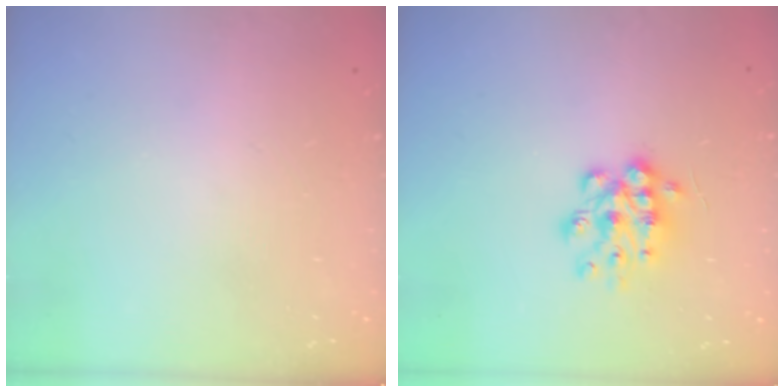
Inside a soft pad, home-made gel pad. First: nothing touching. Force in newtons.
{"total": 10.9, "press": 10.9, "slide": 0.5}